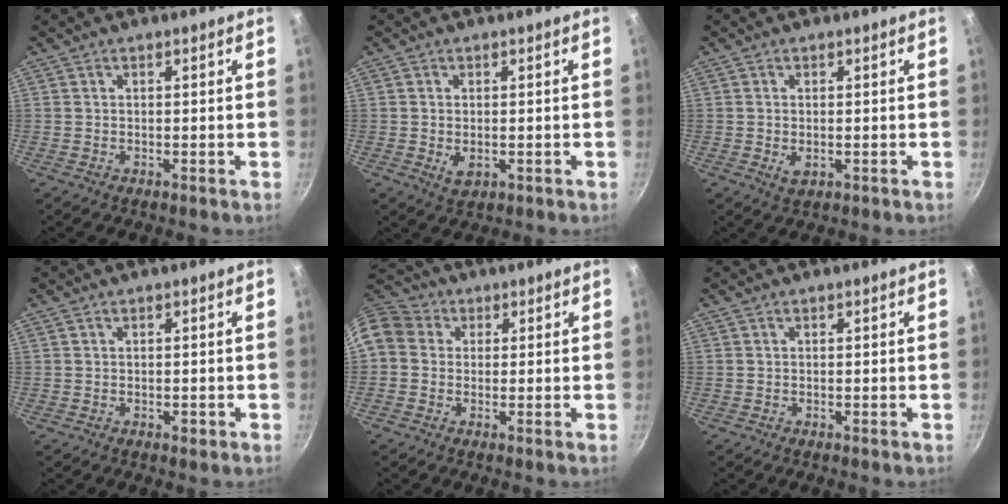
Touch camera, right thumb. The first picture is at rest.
{"total": 3.0, "force": [-0.5, 1.9, 2.3], "torque": [-0.039, -0.007, -0.005]}
{"total": 2.3, "force": [-0.3, 1.4, 1.8], "torque": [-0.031, -0.005, -0.004]}
{"total": 1.1, "force": [-0.2, 0.7, 0.8], "torque": [-0.008, 0.002, -0.004]}
{"total": 13.0, "force": [2.1, 11.2, 6.4], "torque": [-0.138, 0.041, 0.022]}
{"total": 0.0}